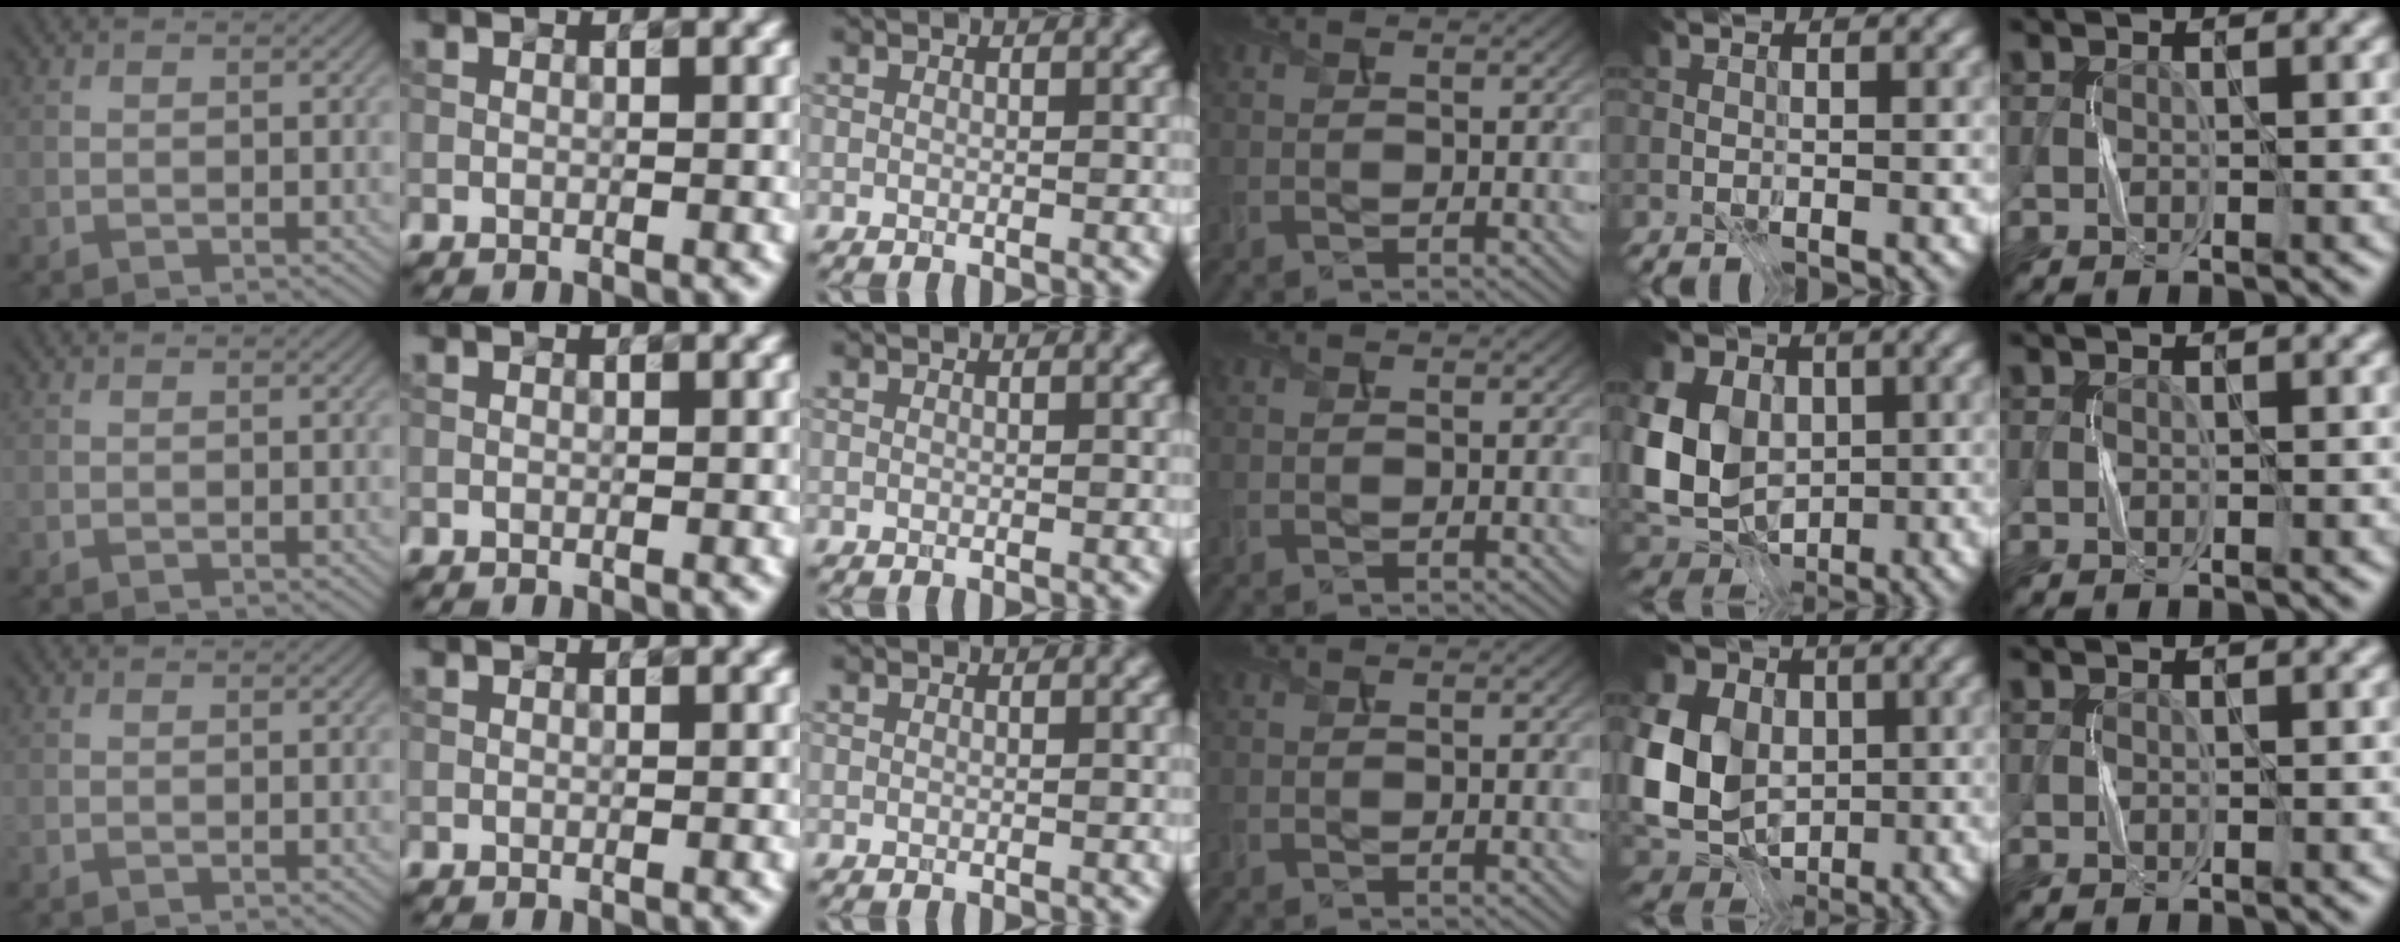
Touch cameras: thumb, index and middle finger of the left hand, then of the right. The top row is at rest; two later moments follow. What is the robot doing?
{"motion": "press", "object": "calculator"}